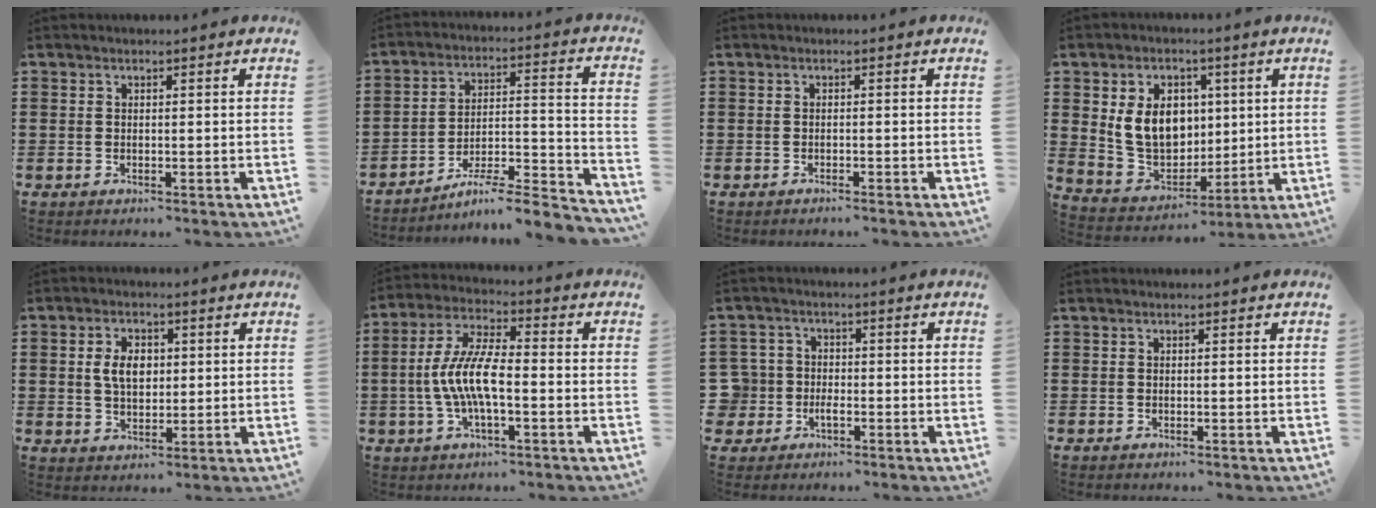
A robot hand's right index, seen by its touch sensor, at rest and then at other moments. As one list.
[{"total": 5.9, "force": [-5.2, 0.4, 2.7], "torque": [-0.043, -0.012, -0.103]}, {"total": 0.6, "force": [-0.6, -0.1, 0.2], "torque": [-0.005, -0.002, -0.012]}, {"total": 10.2, "force": [1.8, 8.0, 6.0], "torque": [-0.145, 0.013, 0.032]}, {"total": 5.0, "force": [0.8, 3.2, 3.8], "torque": [-0.073, 0.009, 0.010]}, {"total": 8.7, "force": [-1.8, 2.6, 8.1], "torque": [-0.187, -0.013, -0.042]}, {"total": 4.1, "force": [-1.4, 3.7, 0.8], "torque": [-0.052, 0.002, -0.037]}, {"total": 0.0}]